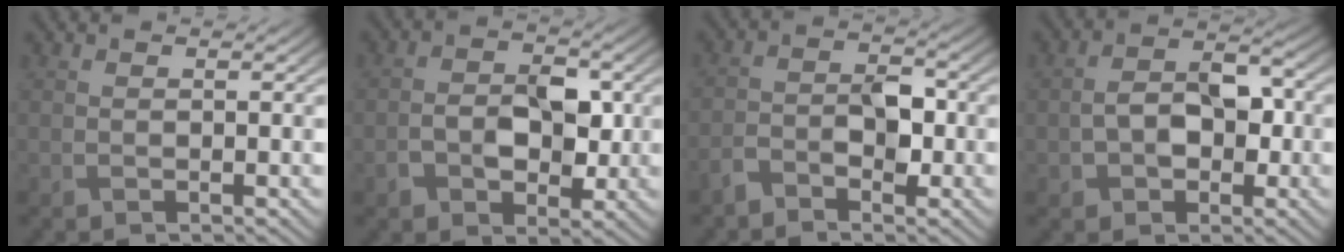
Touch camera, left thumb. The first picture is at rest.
{"total": 5.8, "force": [-1.1, 3.7, 4.3], "torque": [-0.071, -0.002, -0.020]}
{"total": 4.4, "force": [-2.3, 2.3, 2.9], "torque": [-0.054, 0.008, -0.050]}
{"total": 6.4, "force": [-1.0, 4.3, 4.6], "torque": [-0.079, -0.001, -0.019]}